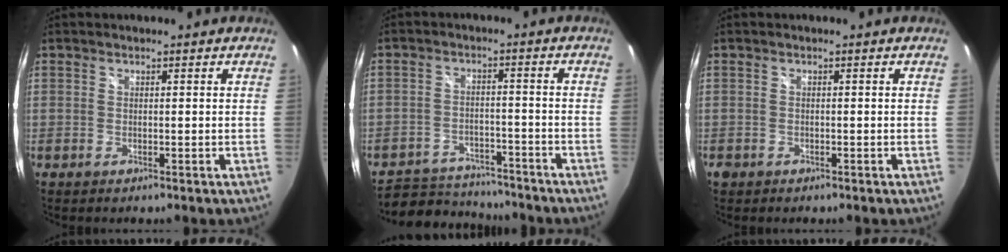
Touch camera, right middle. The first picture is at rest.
{"total": 11.0, "force": [-9.9, 4.0, 2.5], "torque": [-0.070, 0.015, -0.142]}
{"total": 1.3, "force": [-0.8, 1.0, 0.4], "torque": [-0.012, -0.003, -0.015]}